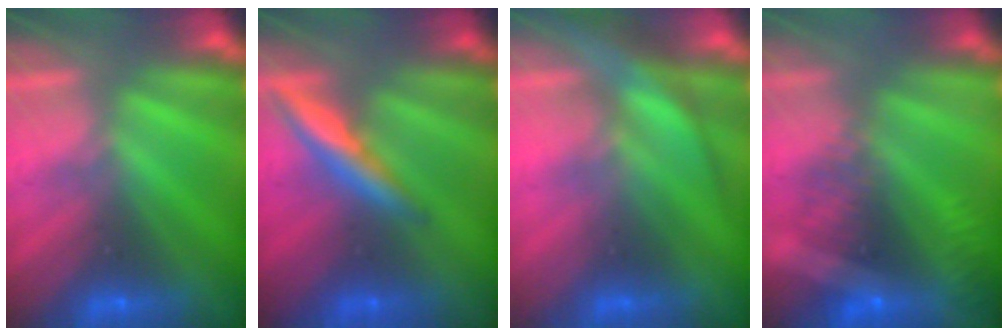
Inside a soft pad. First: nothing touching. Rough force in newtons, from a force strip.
{"total": 2.6}
{"total": 3.4}
{"total": 7.9}